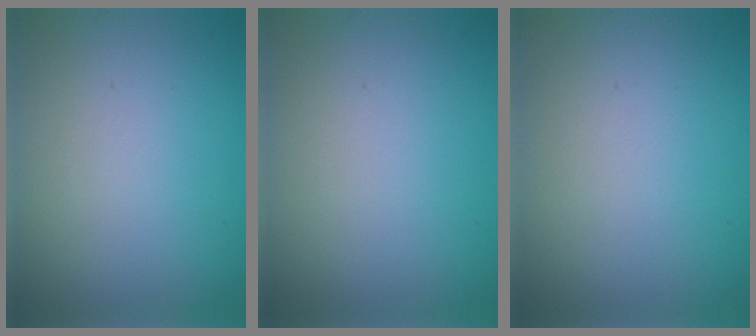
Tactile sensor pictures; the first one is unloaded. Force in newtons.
{"total": 0.0}
{"total": 0.0}